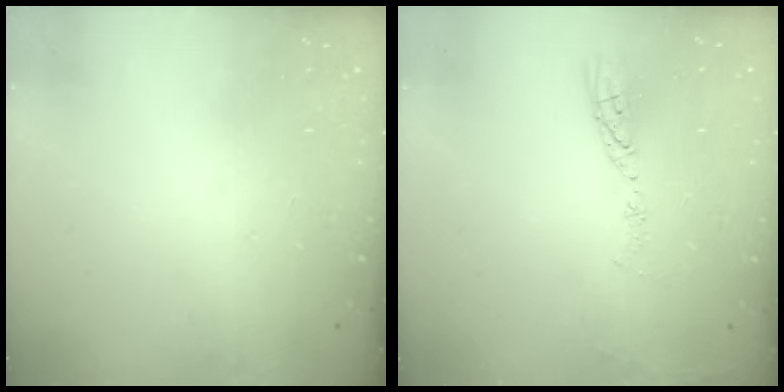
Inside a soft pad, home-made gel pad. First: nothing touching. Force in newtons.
{"total": 5.9, "press": 5.8, "slide": 0.7}